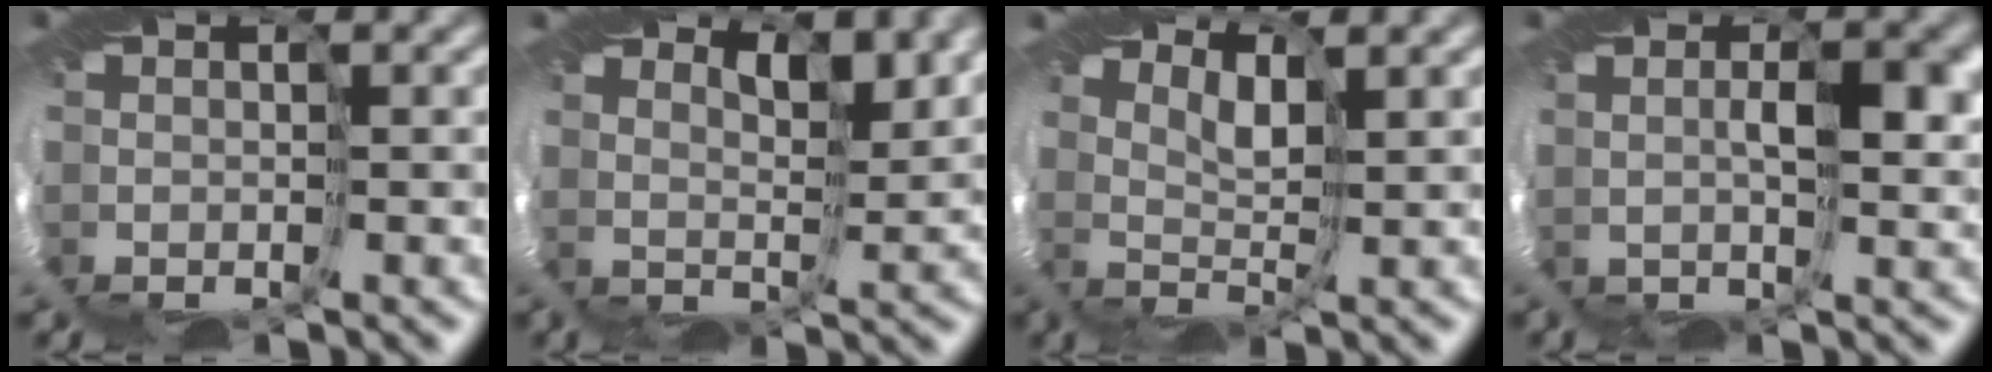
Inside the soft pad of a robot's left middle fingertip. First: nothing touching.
{"total": 2.4, "force": [2.4, -0.3, 0.1], "torque": [-0.015, -0.001, 0.040]}
{"total": 1.7, "force": [1.4, -0.9, -0.3], "torque": [-0.014, 0.002, 0.023]}
{"total": 2.2, "force": [0.6, 0.2, 2.1], "torque": [-0.046, 0.003, 0.013]}